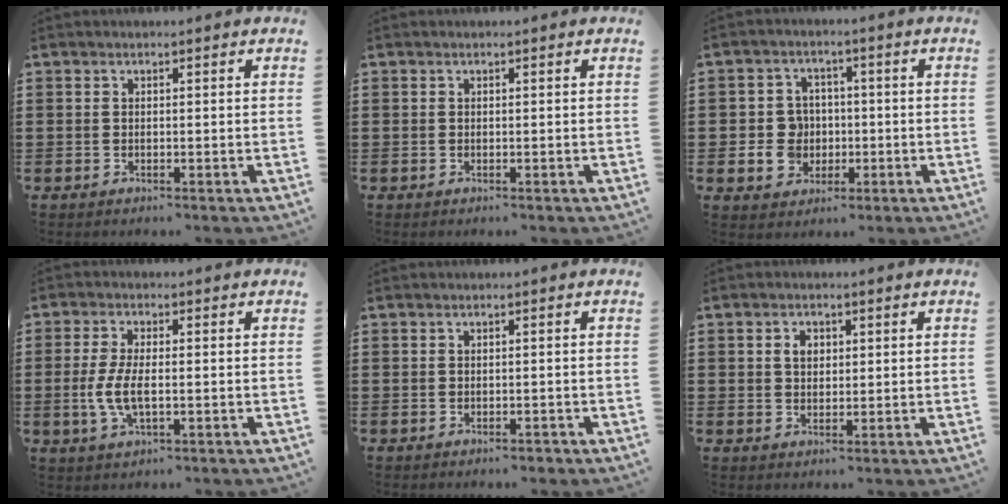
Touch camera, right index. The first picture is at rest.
{"total": 0.0}
{"total": 5.6, "force": [-0.7, 5.2, 2.1], "torque": [-0.054, 0.015, -0.011]}
{"total": 5.4, "force": [-0.9, 2.1, 5.0], "torque": [-0.114, -0.005, -0.023]}
{"total": 0.7, "force": [-0.6, 0.2, 0.3], "torque": [-0.009, -0.003, -0.010]}
{"total": 2.2, "force": [0.7, 1.5, 1.4], "torque": [-0.033, 0.010, 0.012]}